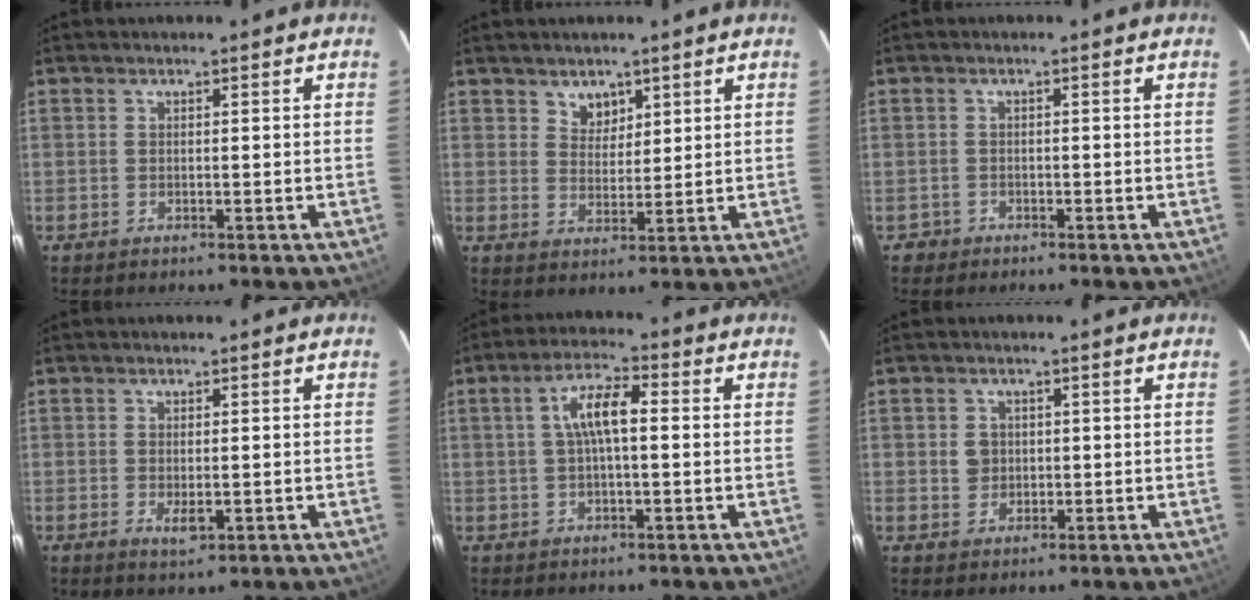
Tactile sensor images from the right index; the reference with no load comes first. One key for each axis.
{"total": 3.9, "fx": 2.5, "fy": 2.8, "fz": 1.1, "tx": -0.012, "ty": 0.002, "tz": 0.046}
{"total": 1.8, "fx": -1.0, "fy": 1.4, "fz": -0.1, "tx": -0.003, "ty": 0.008, "tz": -0.016}
{"total": 3.0, "fx": -0.8, "fy": 1.2, "fz": 2.6, "tx": -0.048, "ty": -0.007, "tz": -0.008}
{"total": 6.8, "fx": 0.7, "fy": 2.2, "fz": 6.4, "tx": -0.123, "ty": 0.017, "tz": 0.012}
{"total": 2.8, "fx": 0.2, "fy": 2.7, "fz": 0.7, "tx": -0.010, "ty": 0.006, "tz": 0.004}